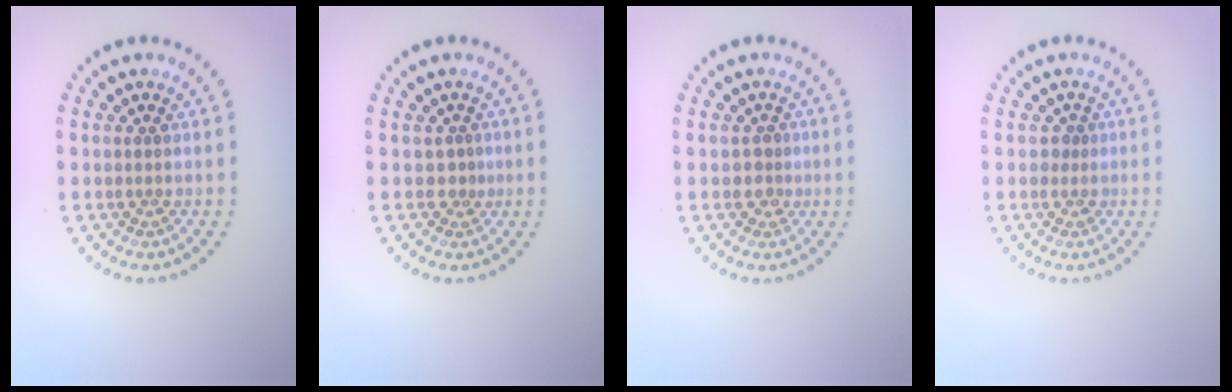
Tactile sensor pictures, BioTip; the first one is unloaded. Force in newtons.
{"total": 0.9, "press": 0.3, "slide": 0.9}
{"total": 1.7, "press": 1.4, "slide": 1.0}
{"total": 1.0, "press": 0.8, "slide": 0.7}